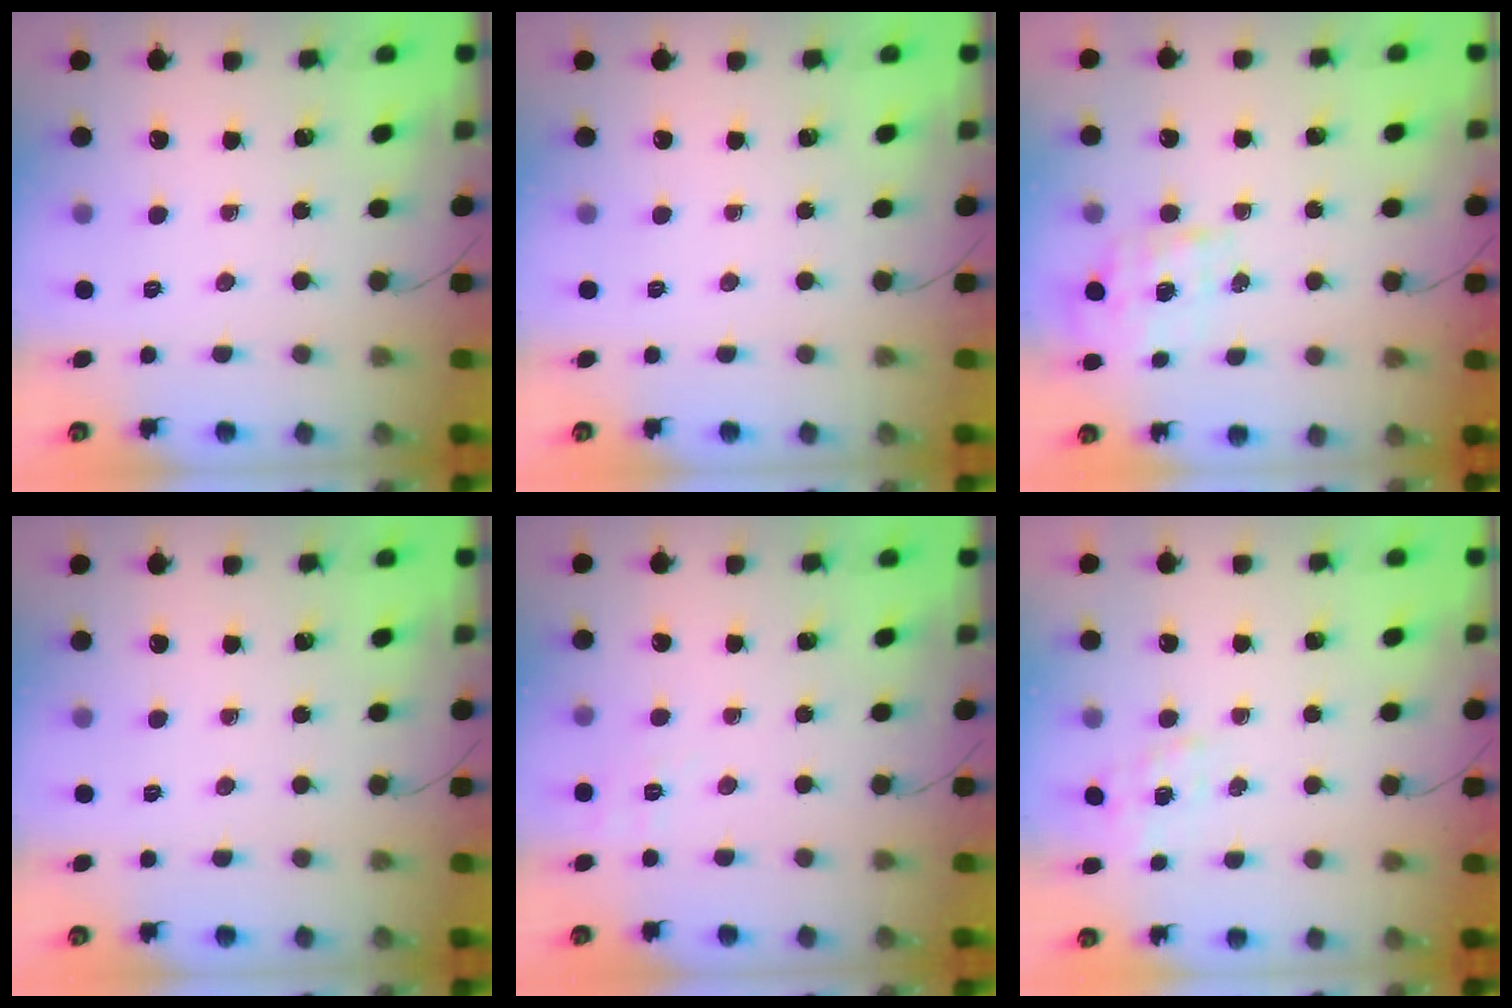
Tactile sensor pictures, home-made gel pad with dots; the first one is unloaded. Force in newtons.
{"total": 0.0}
{"total": 1.8, "press": 1.7, "slide": 0.6}
{"total": 0.0}
{"total": 3.2, "press": 2.6, "slide": 1.9}
{"total": 2.3, "press": 2.1, "slide": 1.0}